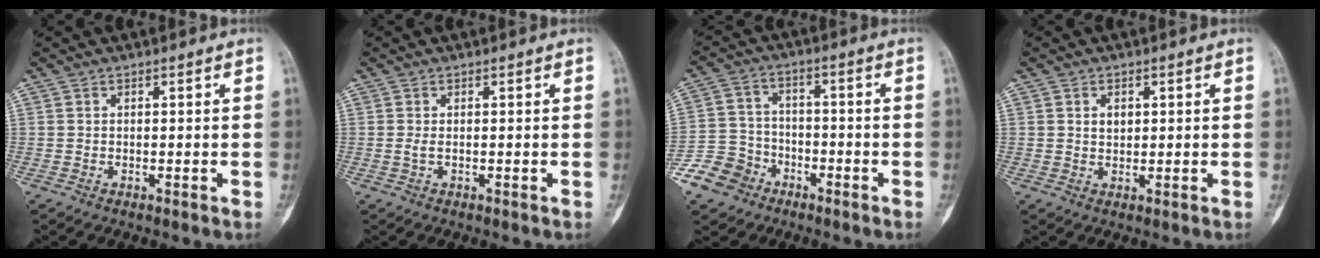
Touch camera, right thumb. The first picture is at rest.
{"total": 0.8, "force": [-0.1, 0.2, 0.8], "torque": [-0.023, -0.003, 0.001]}
{"total": 9.0, "force": [-5.5, 6.8, 2.0], "torque": [-0.019, 0.039, -0.110]}
{"total": 2.2, "force": [0.7, 1.6, 1.4], "torque": [-0.017, -0.003, 0.013]}